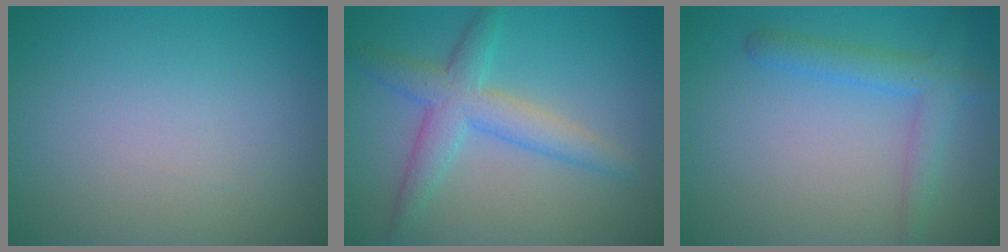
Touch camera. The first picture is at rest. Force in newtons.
{"total": 4.4, "press": 4.4, "slide": 0.1}
{"total": 2.9, "press": 2.9, "slide": 0.2}